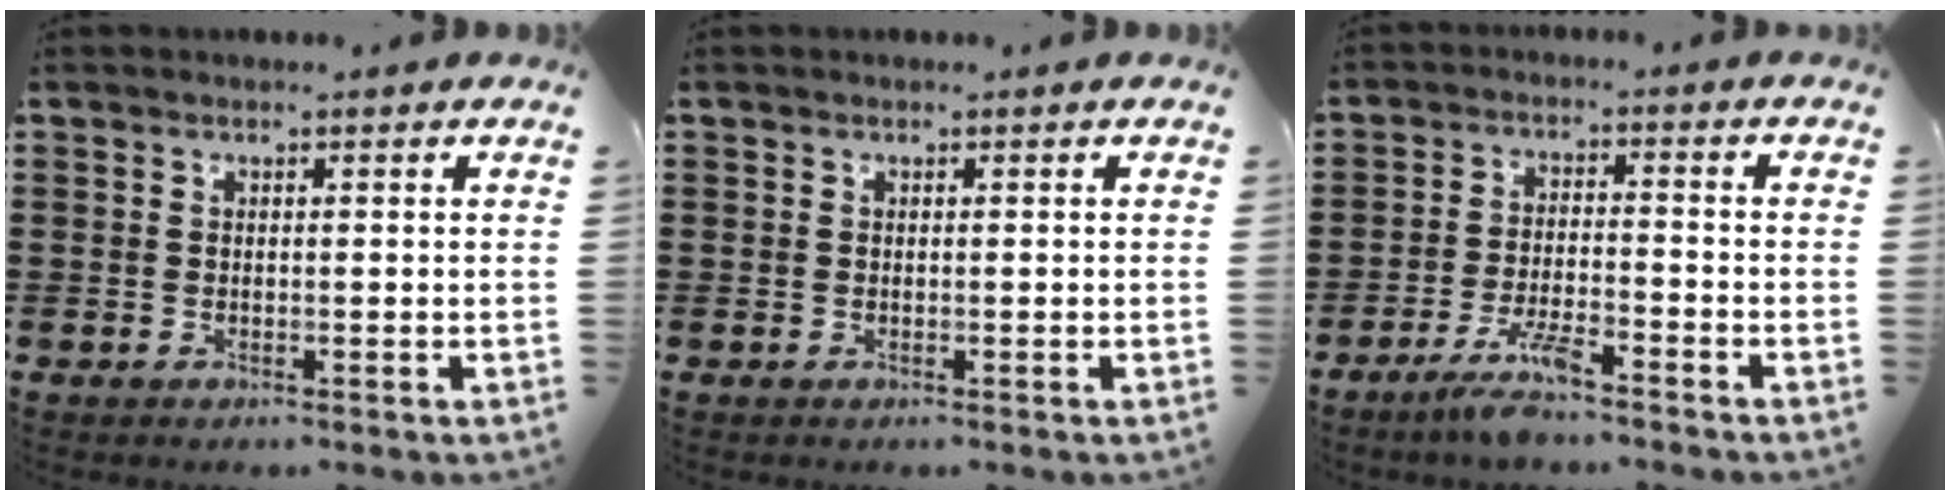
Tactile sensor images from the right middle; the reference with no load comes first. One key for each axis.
{"total": 0.0}
{"total": 5.7, "fx": -4.3, "fy": 0.7, "fz": 3.8, "tx": -0.079, "ty": -0.007, "tz": -0.081}